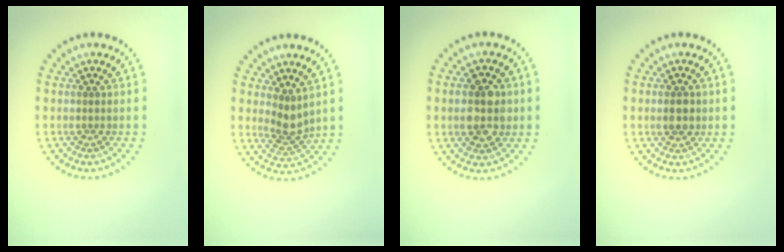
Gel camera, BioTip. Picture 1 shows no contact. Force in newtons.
{"total": 2.3, "press": 1.7, "slide": 1.5}
{"total": 4.1, "press": 4.1, "slide": 0.2}
{"total": 1.9, "press": 1.9, "slide": 0.2}